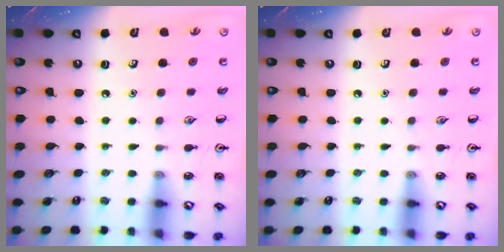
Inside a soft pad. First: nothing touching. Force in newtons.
{"total": 0.0}